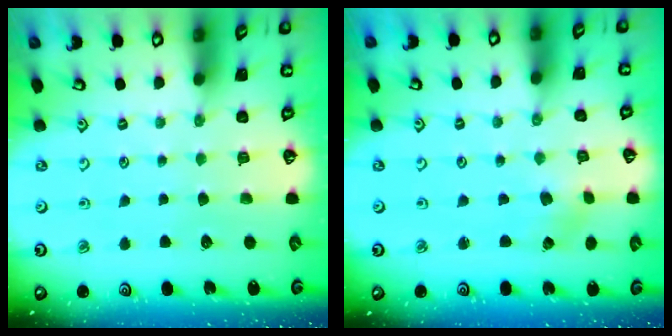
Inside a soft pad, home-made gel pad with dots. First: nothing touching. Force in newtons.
{"total": 2.9, "press": 2.9, "slide": 0.4}